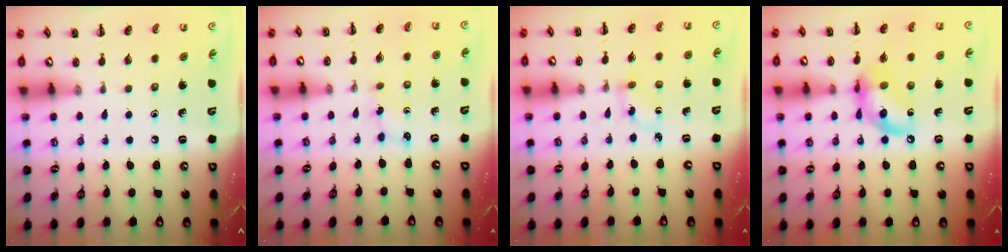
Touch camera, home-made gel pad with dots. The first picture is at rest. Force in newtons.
{"total": 2.6, "press": 2.5, "slide": 0.8}
{"total": 1.8, "press": 1.7, "slide": 0.8}
{"total": 13.5, "press": 13.2, "slide": 2.9}